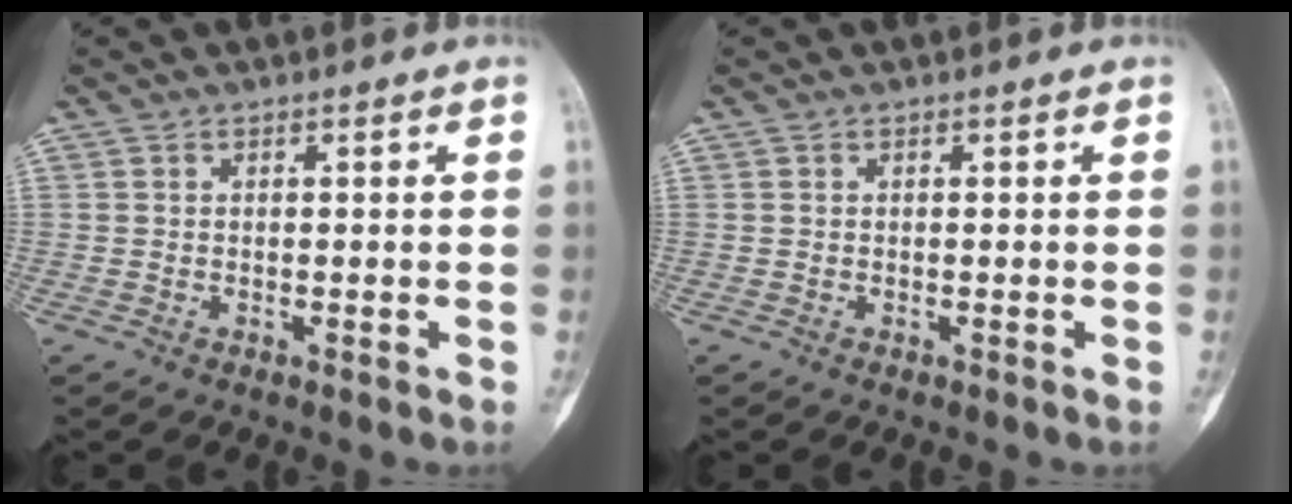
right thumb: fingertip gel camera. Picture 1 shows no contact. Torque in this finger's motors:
{"motor_torque": [0.01, 0.01, 0.00, 0.00, 0.00]}